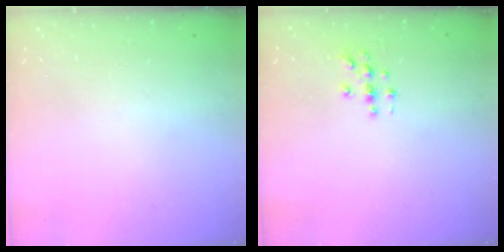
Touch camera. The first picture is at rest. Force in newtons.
{"total": 3.0, "press": 3.0, "slide": 0.3}